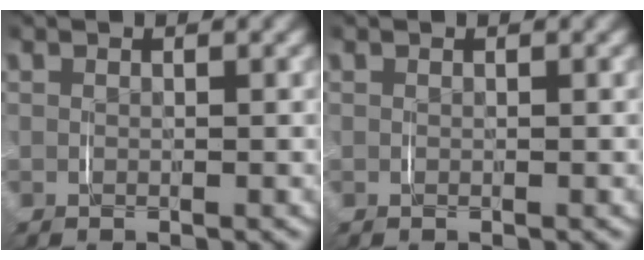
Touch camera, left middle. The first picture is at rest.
{"total": 0.0}